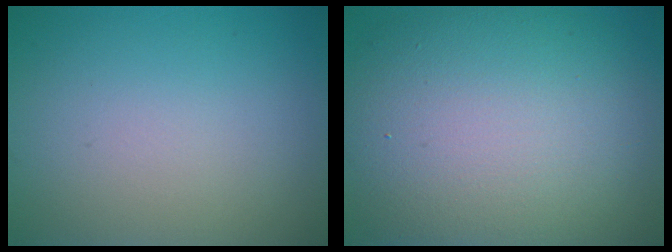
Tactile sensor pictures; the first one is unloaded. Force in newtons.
{"total": 13.9, "press": 13.9, "slide": 0.8}